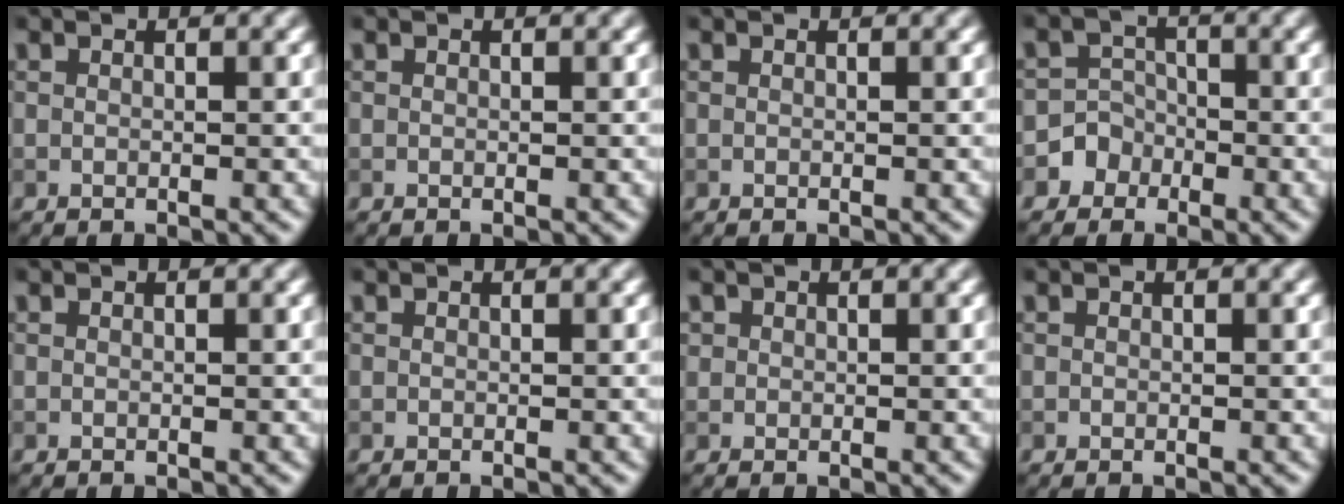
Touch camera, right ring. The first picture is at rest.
{"total": 0.0}
{"total": 0.0}
{"total": 3.0, "force": [-1.6, 2.6, 0.0], "torque": [0.038, 0.009, -0.039]}
{"total": 0.0}
{"total": 0.0}
{"total": 0.6, "force": [0.2, 0.6, 0.0], "torque": [0.006, -0.001, 0.004]}
{"total": 0.0}